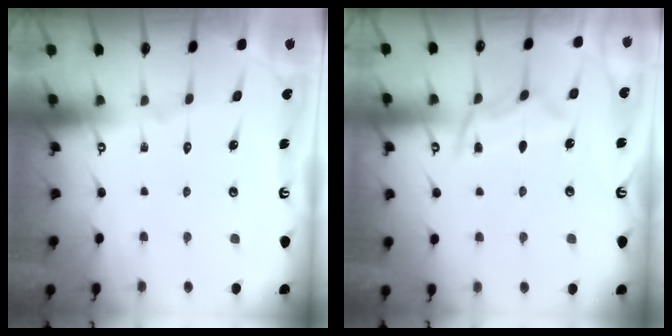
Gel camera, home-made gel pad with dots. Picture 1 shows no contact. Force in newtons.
{"total": 7.3, "press": 7.3, "slide": 0.7}